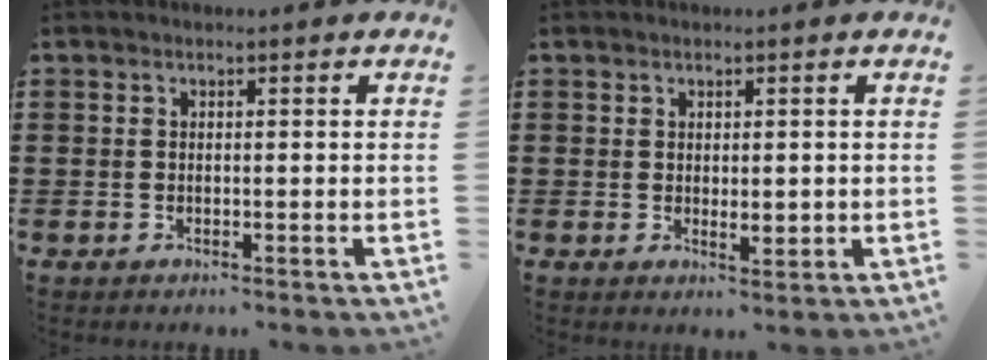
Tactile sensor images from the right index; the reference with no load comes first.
{"total": 1.8, "force": [0.3, 0.8, 1.5], "torque": [-0.022, -0.004, 0.004]}